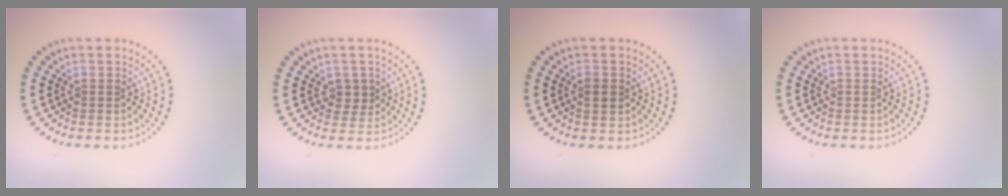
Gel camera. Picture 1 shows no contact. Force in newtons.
{"total": 1.6, "press": 1.4, "slide": 0.9}
{"total": 1.2, "press": 1.2, "slide": 0.0}
{"total": 0.0}